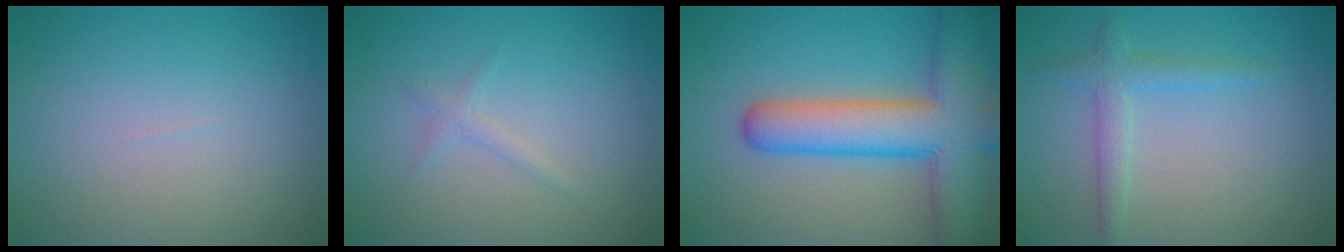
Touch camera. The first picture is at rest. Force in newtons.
{"total": 0.9, "press": 0.9, "slide": 0.1}
{"total": 9.7, "press": 9.6, "slide": 0.6}
{"total": 2.2, "press": 2.2, "slide": 0.1}